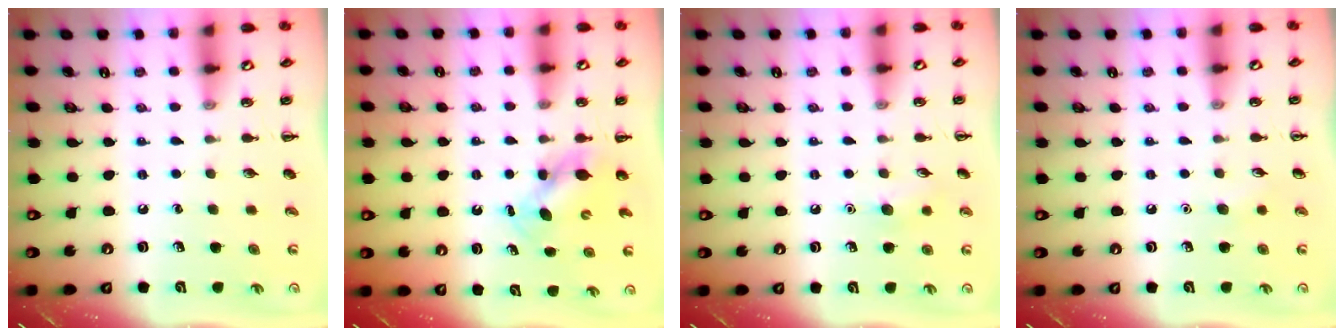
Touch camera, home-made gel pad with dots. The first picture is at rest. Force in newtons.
{"total": 5.6, "press": 5.6, "slide": 0.6}
{"total": 6.8, "press": 6.6, "slide": 1.8}
{"total": 4.4, "press": 4.3, "slide": 1.2}